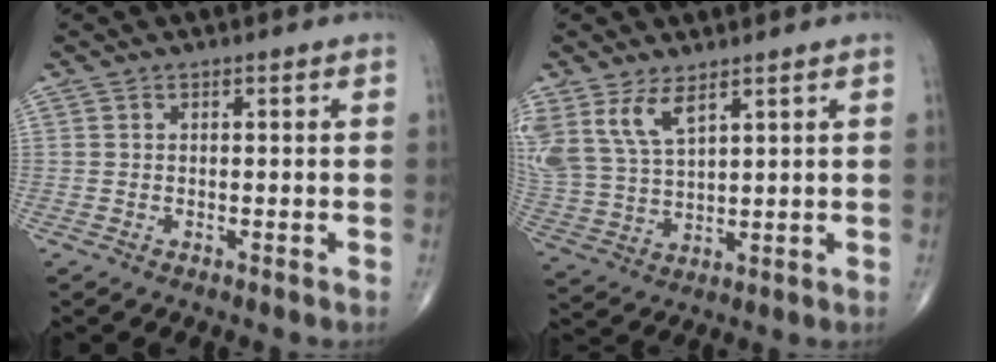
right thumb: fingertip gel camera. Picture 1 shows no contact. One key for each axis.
{"total": 9.8, "fx": 5.8, "fy": 4.5, "fz": 6.5, "tx": -0.132, "ty": -0.019, "tz": 0.131}